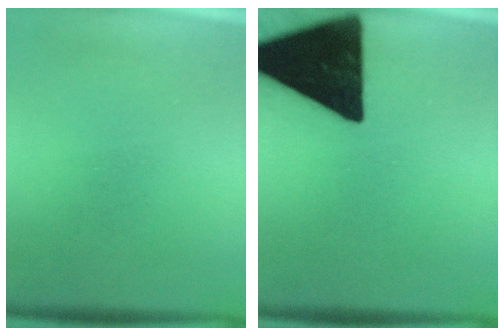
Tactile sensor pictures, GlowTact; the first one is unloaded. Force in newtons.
{"total": 19.9}